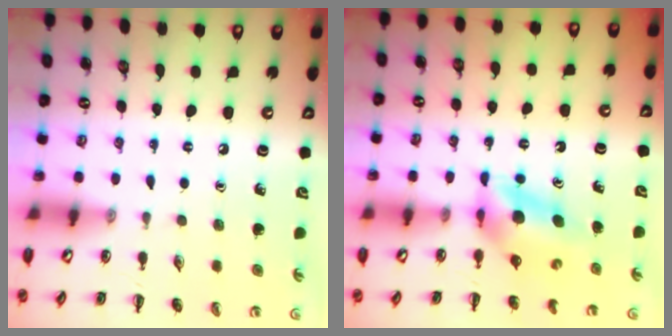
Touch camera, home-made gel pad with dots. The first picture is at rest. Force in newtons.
{"total": 5.8, "press": 5.8, "slide": 0.7}